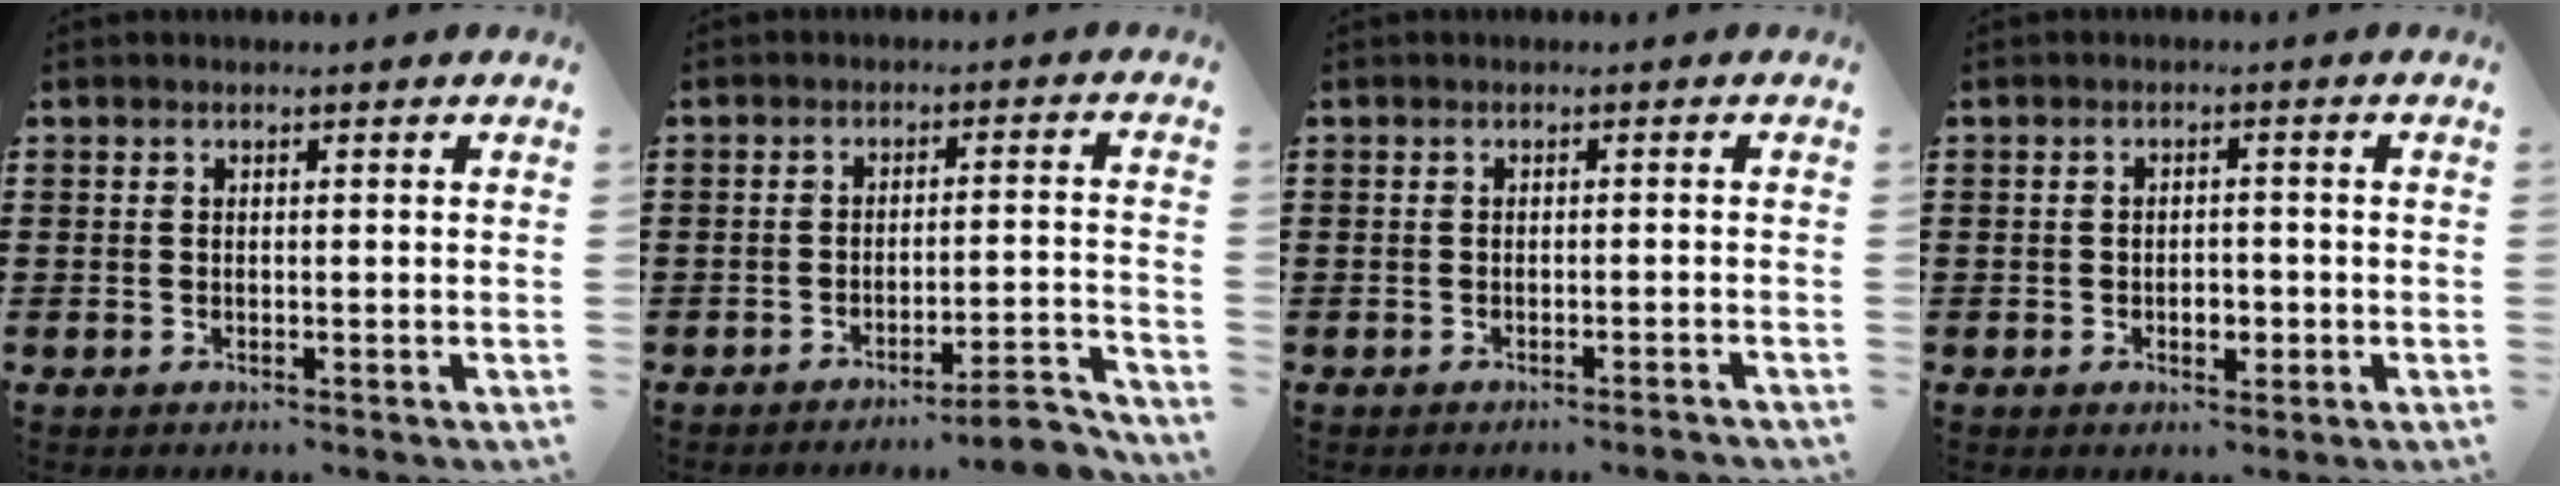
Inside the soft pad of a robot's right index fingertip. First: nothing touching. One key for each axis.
{"total": 5.0, "fx": -4.4, "fy": -0.1, "fz": 2.5, "tx": -0.041, "ty": -0.012, "tz": -0.083}
{"total": 1.0, "fx": -0.9, "fy": -0.3, "fz": 0.5, "tx": -0.009, "ty": -0.001, "tz": -0.017}
{"total": 2.8, "fx": -0.9, "fy": 1.6, "fz": 2.1, "tx": -0.042, "ty": 0.003, "tz": -0.018}